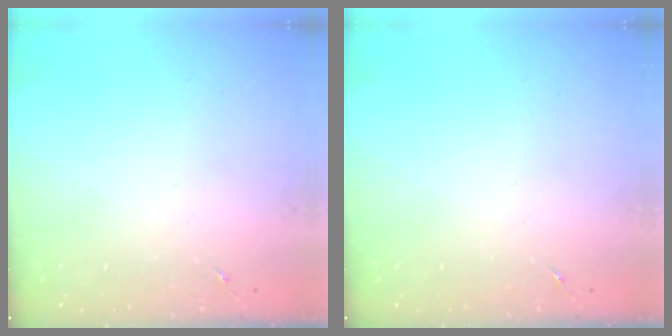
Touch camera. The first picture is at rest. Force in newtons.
{"total": 0.0}